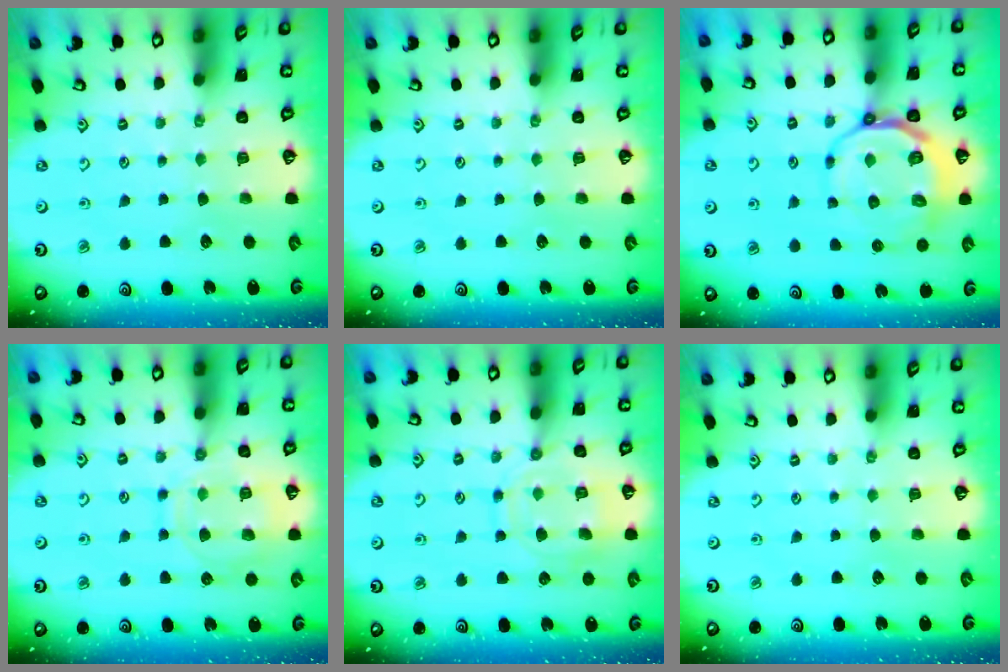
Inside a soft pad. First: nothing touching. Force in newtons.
{"total": 0.0}
{"total": 11.4, "press": 11.0, "slide": 2.7}
{"total": 13.2, "press": 13.2, "slide": 1.3}
{"total": 13.0, "press": 12.9, "slide": 1.2}
{"total": 0.0}